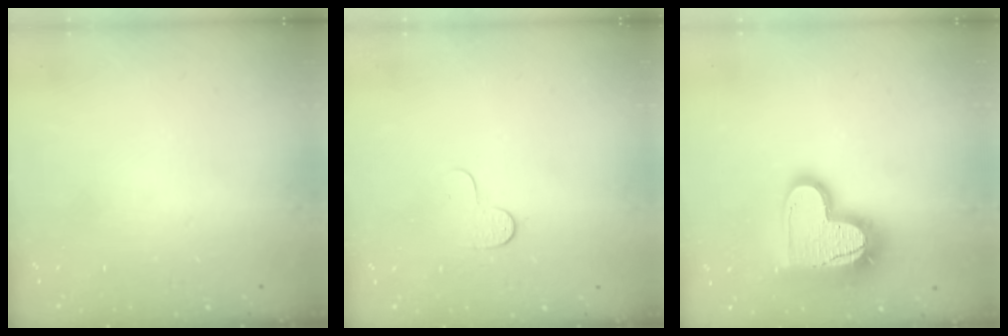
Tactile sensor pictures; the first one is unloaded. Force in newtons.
{"total": 3.9, "press": 3.9, "slide": 0.3}
{"total": 17.7, "press": 17.7, "slide": 1.5}